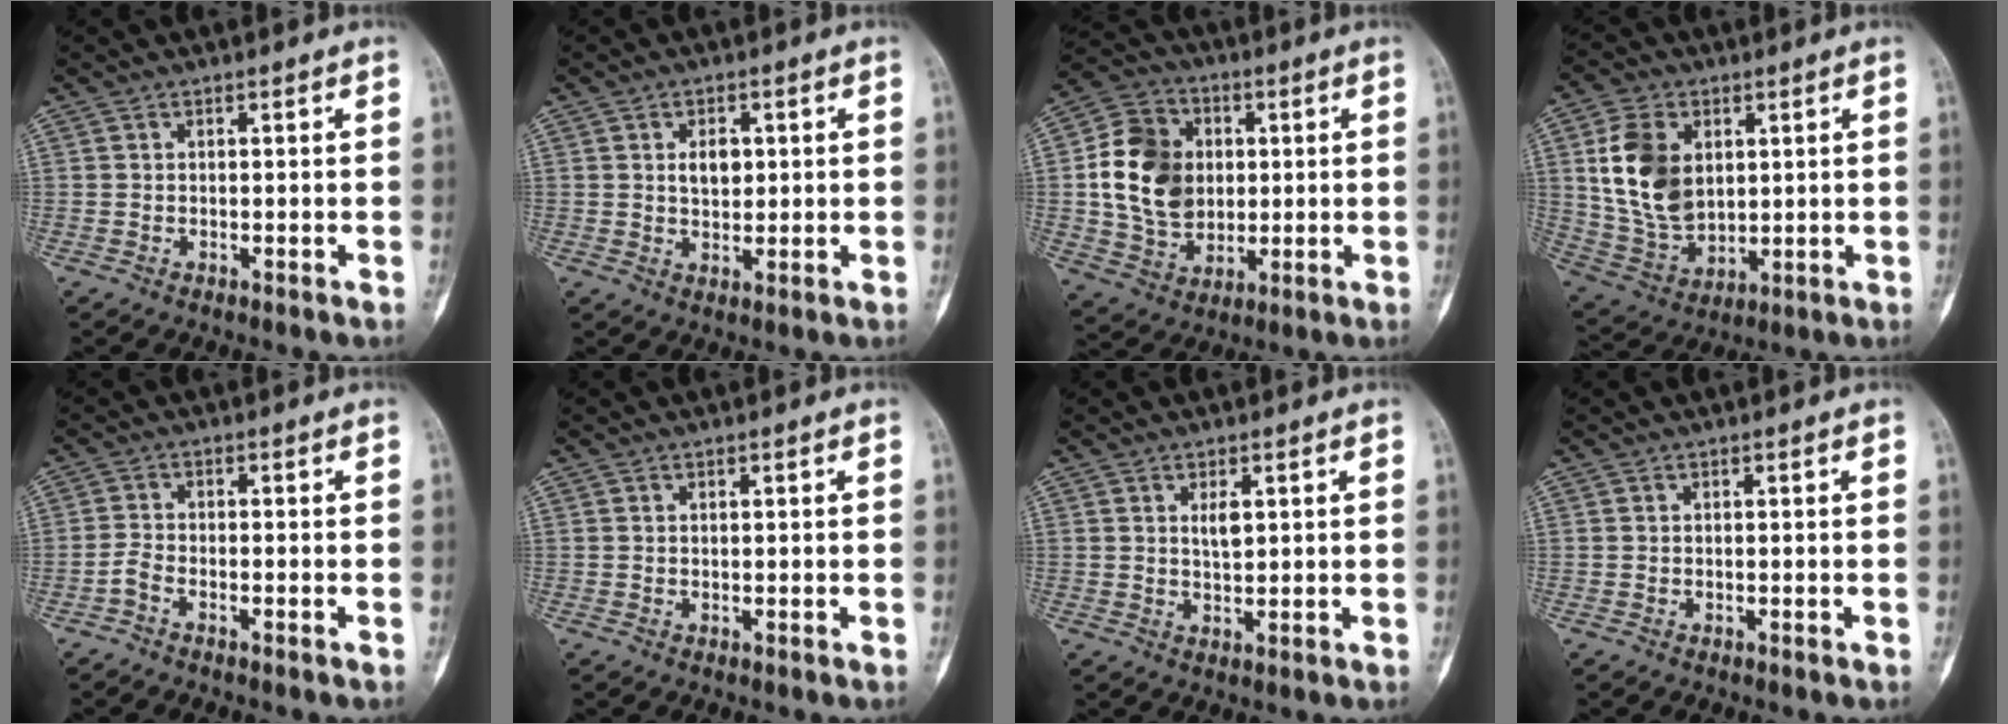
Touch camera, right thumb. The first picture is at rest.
{"total": 4.1, "force": [0.9, 2.7, 2.9], "torque": [-0.030, -0.004, 0.017]}
{"total": 15.8, "force": [1.4, 12.6, 9.4], "torque": [-0.142, 0.004, 0.029]}
{"total": 14.5, "force": [3.4, 10.0, 9.9], "torque": [-0.167, -0.014, 0.076]}
{"total": 1.9, "force": [-1.4, 0.5, 1.1], "torque": [-0.029, 0.008, -0.033]}
{"total": 0.0}
{"total": 2.8, "force": [1.0, 1.2, 2.3], "torque": [-0.038, -0.008, 0.021]}
{"total": 0.0}